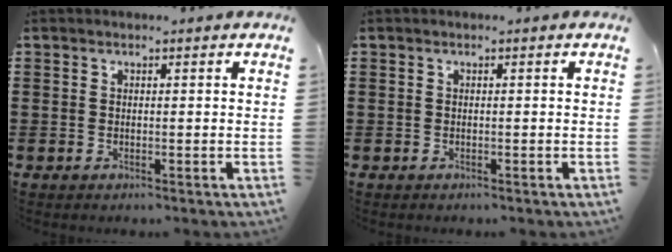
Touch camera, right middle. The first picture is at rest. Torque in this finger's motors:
{"motor_torque": [-0.13, 0.16, -0.05, 0.00]}